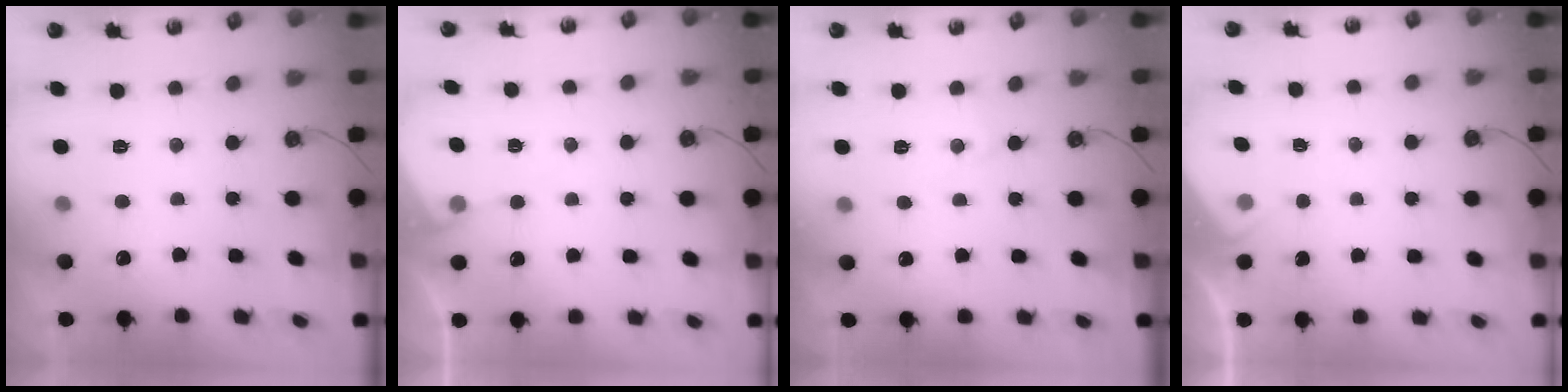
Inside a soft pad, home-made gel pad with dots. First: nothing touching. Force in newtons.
{"total": 4.4, "press": 4.3, "slide": 0.6}
{"total": 3.8, "press": 3.7, "slide": 0.5}
{"total": 1.8, "press": 1.8, "slide": 0.4}